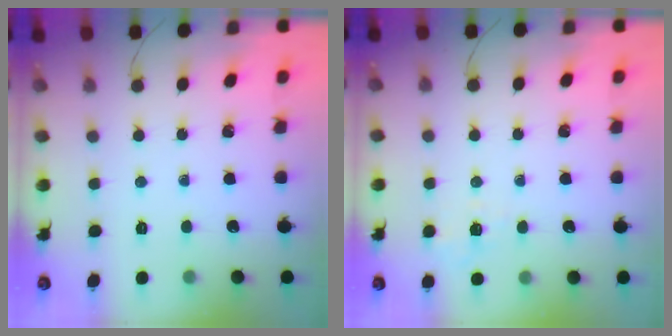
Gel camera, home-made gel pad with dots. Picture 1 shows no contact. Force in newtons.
{"total": 2.1, "press": 1.1, "slide": 1.9}